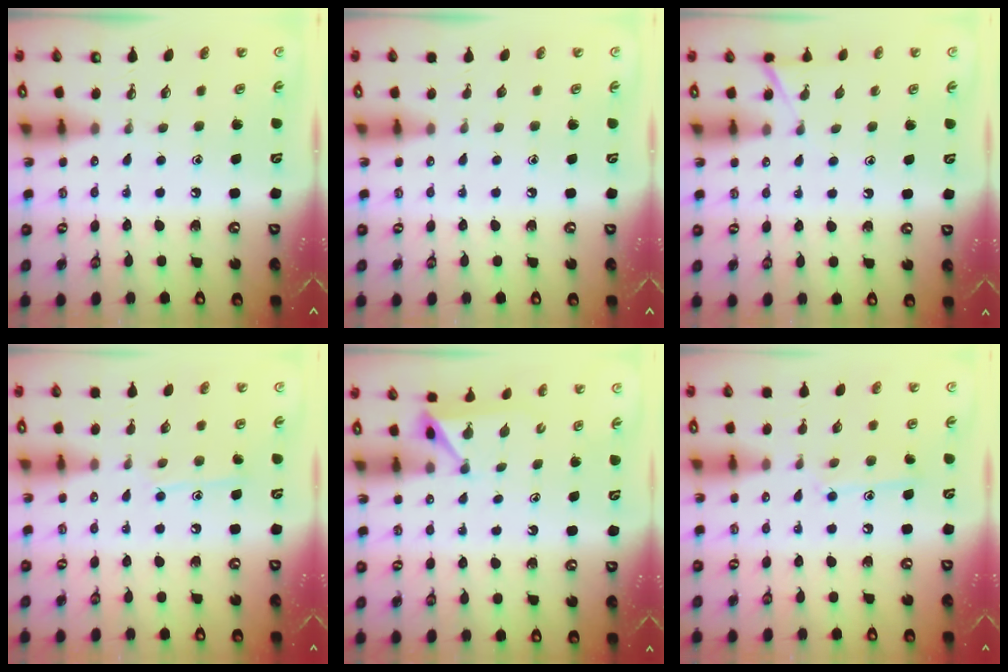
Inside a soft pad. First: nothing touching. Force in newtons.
{"total": 0.0}
{"total": 4.9, "press": 4.9, "slide": 0.6}
{"total": 8.0, "press": 8.0, "slide": 0.6}
{"total": 4.5, "press": 4.4, "slide": 0.7}
{"total": 9.0, "press": 9.0, "slide": 0.7}